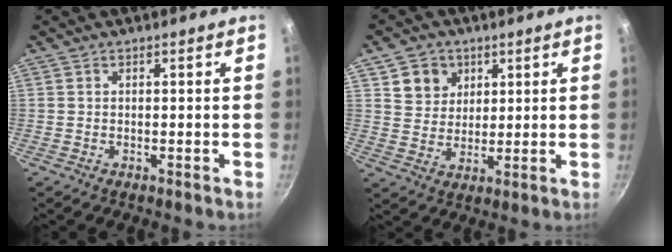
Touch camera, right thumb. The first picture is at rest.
{"total": 7.1, "force": [3.3, 5.9, 2.1], "torque": [-0.008, -0.016, 0.062]}